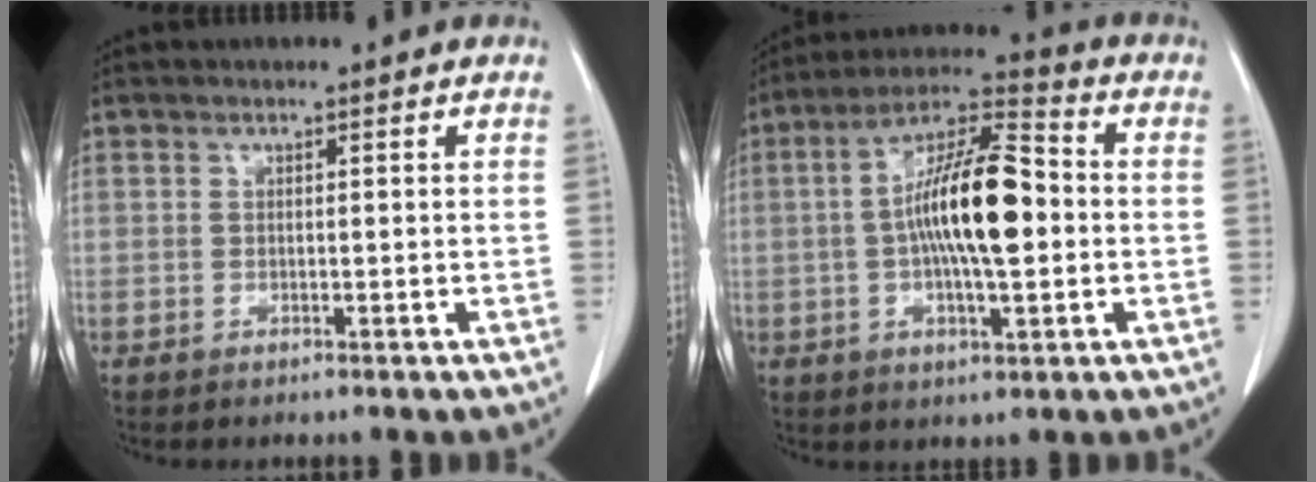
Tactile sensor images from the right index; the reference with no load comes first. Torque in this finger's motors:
{"motor_torque": [1.84, 0.30, 0.82, 0.21]}